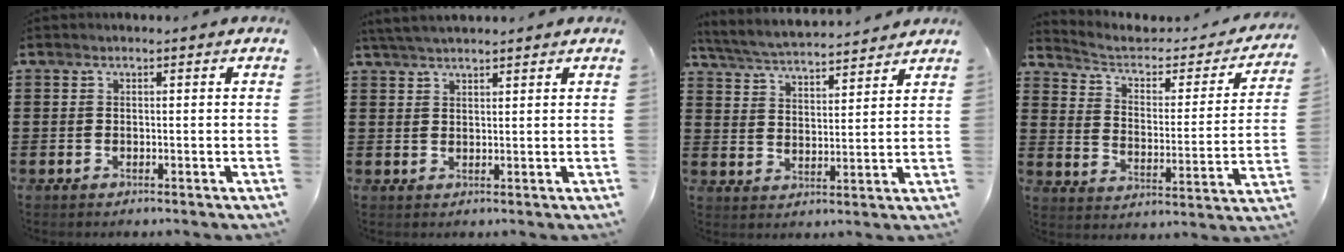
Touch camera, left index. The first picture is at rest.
{"total": 2.8, "force": [2.5, 0.2, 1.0], "torque": [-0.025, 0.002, 0.049]}
{"total": 4.4, "force": [4.3, 0.0, 0.8], "torque": [-0.038, -0.028, 0.072]}
{"total": 3.7, "force": [2.8, 1.5, 2.0], "torque": [-0.056, -0.024, 0.039]}